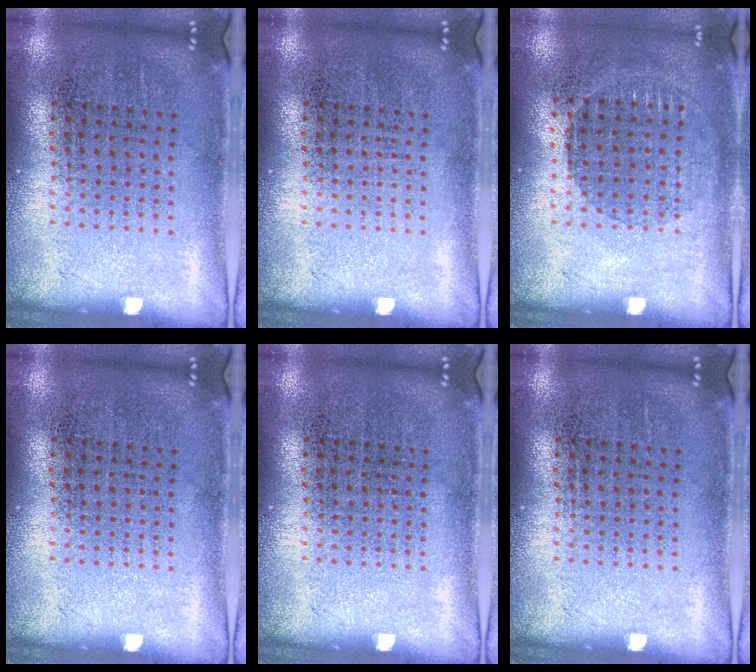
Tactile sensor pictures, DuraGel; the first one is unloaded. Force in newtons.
{"total": 0.0}
{"total": 0.9, "press": 0.9, "slide": 0.3}
{"total": 0.0}
{"total": 0.0}
{"total": 0.0}